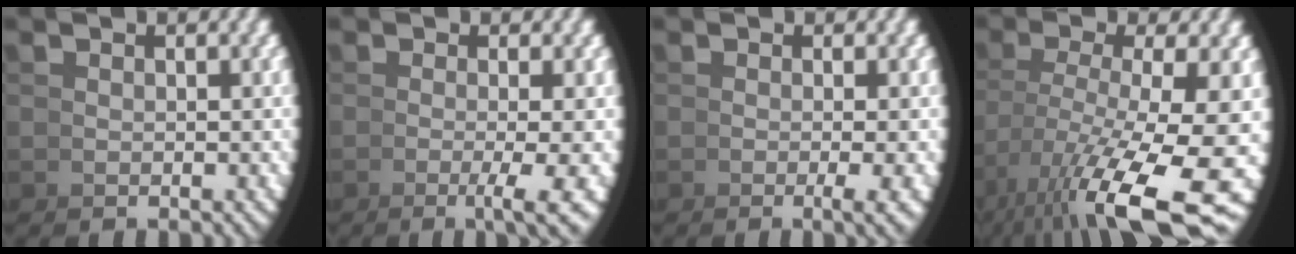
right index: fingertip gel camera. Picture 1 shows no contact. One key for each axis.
{"total": 4.7, "fx": -1.8, "fy": 0.8, "fz": 4.3, "tx": -0.044, "ty": -0.004, "tz": -0.026}
{"total": 2.9, "fx": -1.0, "fy": 0.5, "fz": 2.7, "tx": -0.031, "ty": 0.000, "tz": -0.015}
{"total": 10.1, "fx": -2.7, "fy": 4.5, "fz": 8.7, "tx": -0.134, "ty": -0.047, "tz": -0.005}